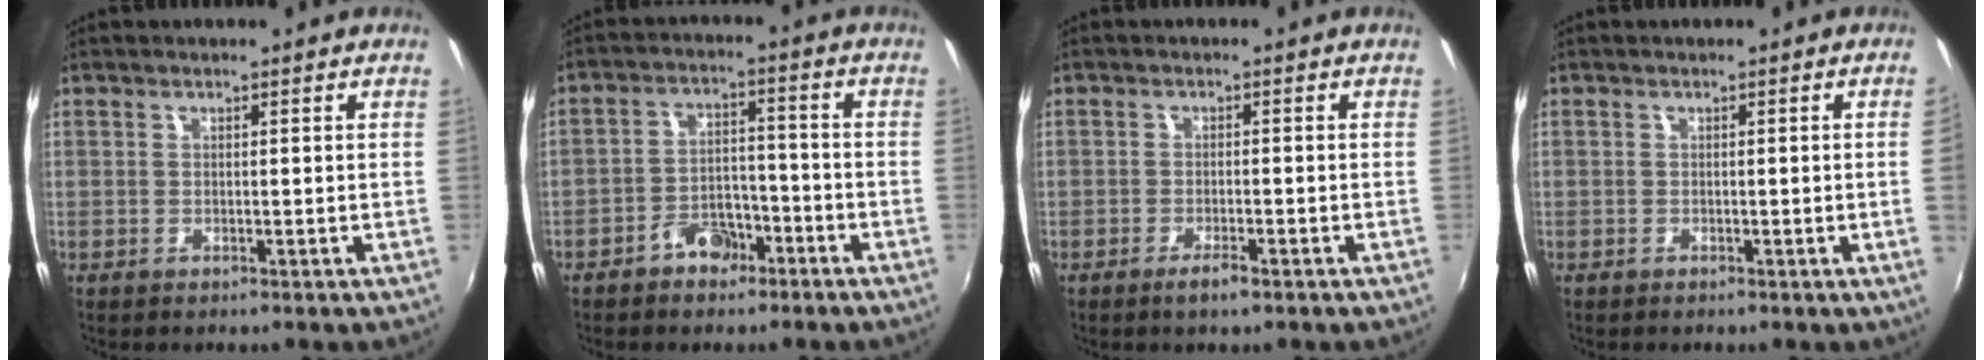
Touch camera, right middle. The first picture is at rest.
{"total": 6.0, "force": [-4.2, 3.4, 2.6], "torque": [-0.051, 0.018, -0.061]}
{"total": 2.3, "force": [-1.6, 0.5, 1.6], "torque": [-0.036, -0.003, -0.032]}
{"total": 1.9, "force": [0.1, -1.2, 1.5], "torque": [-0.013, -0.013, 0.003]}